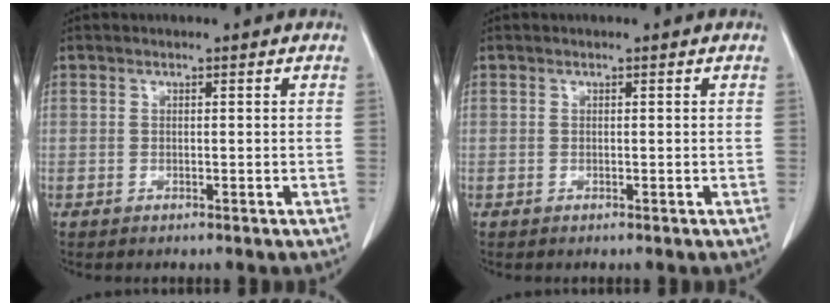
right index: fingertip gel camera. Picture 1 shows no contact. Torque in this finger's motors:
{"motor_torque": [0.00, 0.00, 0.00, 0.00]}